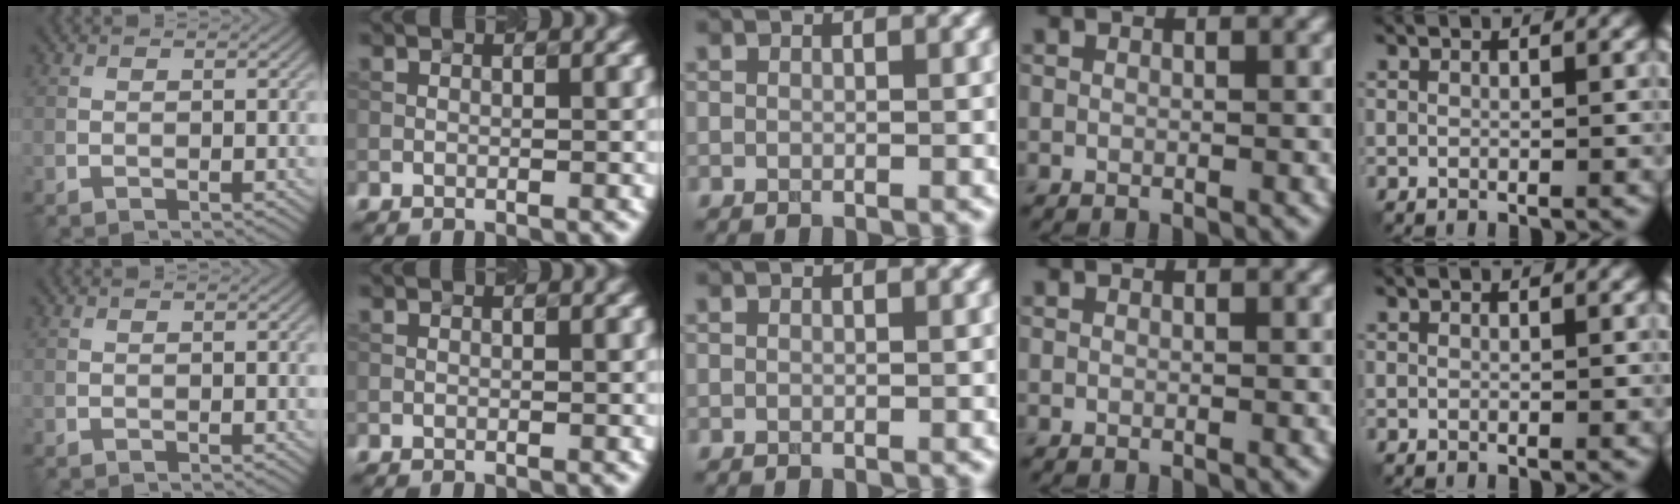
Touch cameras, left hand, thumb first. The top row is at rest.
{}